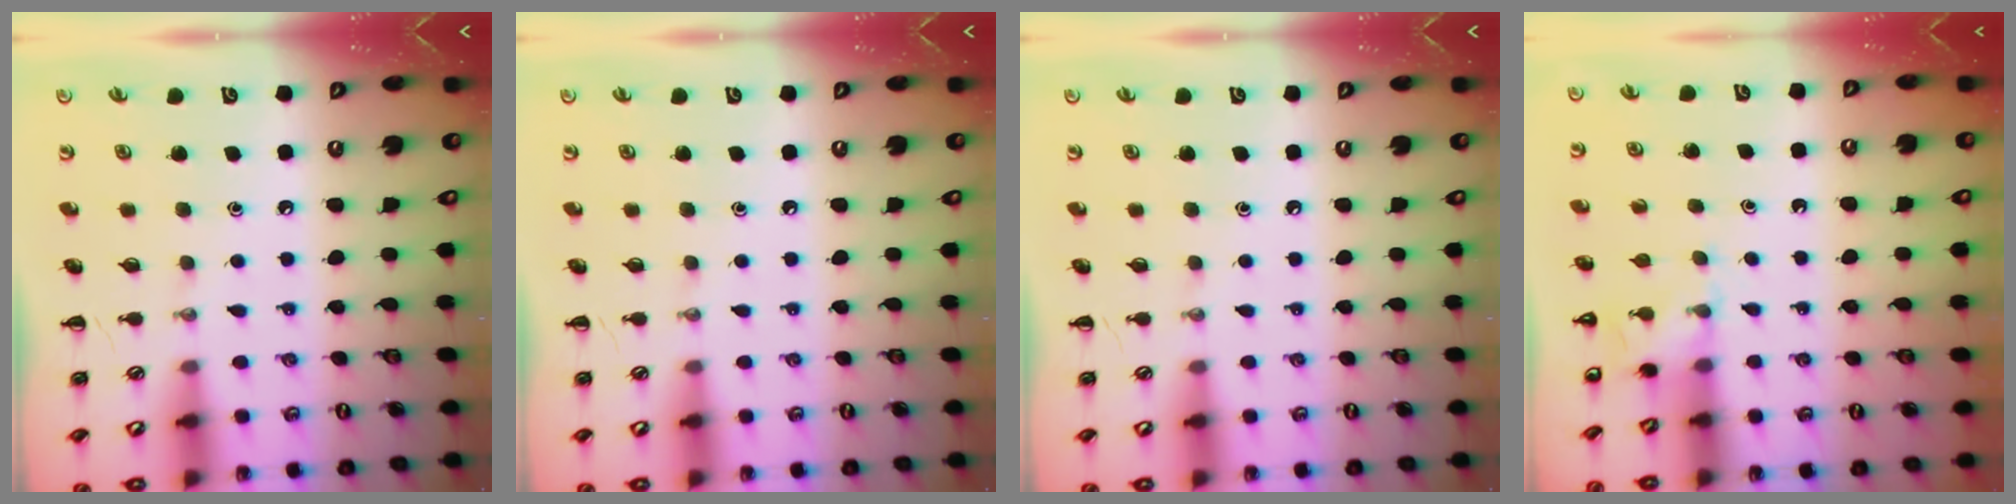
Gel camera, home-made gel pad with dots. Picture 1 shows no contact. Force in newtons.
{"total": 0.0}
{"total": 0.0}
{"total": 5.3, "press": 5.1, "slide": 1.4}